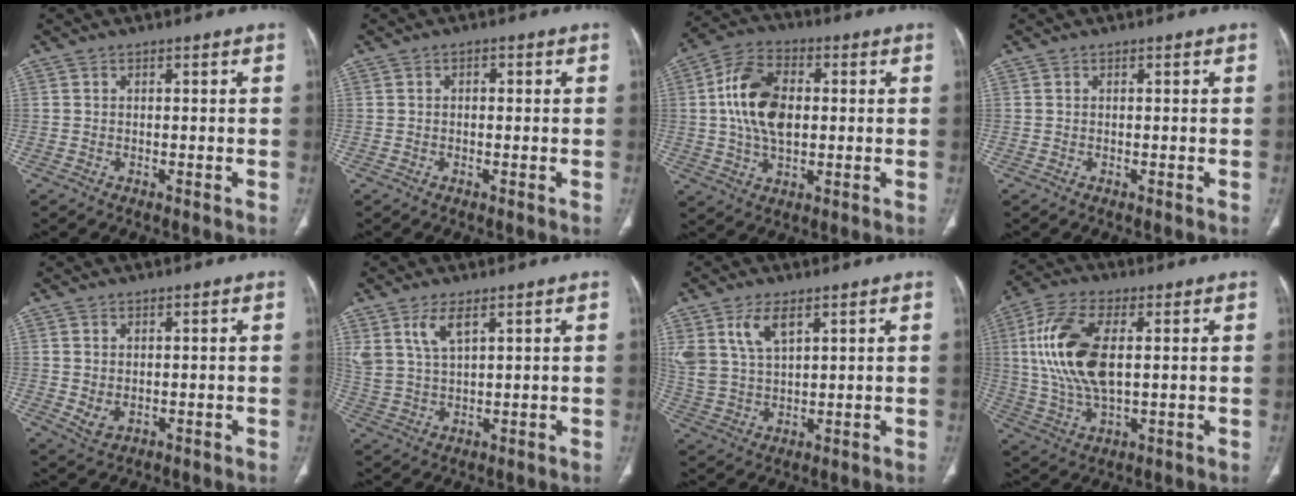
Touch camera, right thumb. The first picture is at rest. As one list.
[{"total": 1.1, "force": [0.1, 0.7, 0.9], "torque": [-0.010, 0.003, -0.001]}, {"total": 13.2, "force": [1.1, 7.9, 10.4], "torque": [-0.190, 0.013, 0.018]}, {"total": 0.0}, {"total": 2.9, "force": [0.0, 2.0, 2.0], "torque": [-0.039, -0.008, 0.012]}, {"total": 6.0, "force": [3.5, 2.2, 4.4], "torque": [-0.093, -0.016, 0.079]}, {"total": 8.5, "force": [4.6, 4.2, 5.8], "torque": [-0.118, -0.016, 0.101]}, {"total": 15.9, "force": [2.5, 7.7, 13.7], "torque": [-0.292, 0.000, 0.050]}]